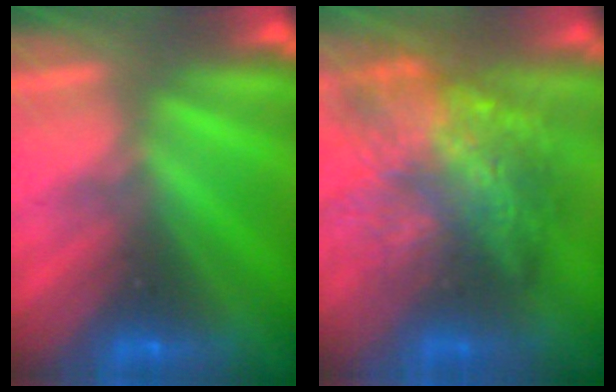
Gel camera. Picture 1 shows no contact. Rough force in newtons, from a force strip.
{"total": 11.3}